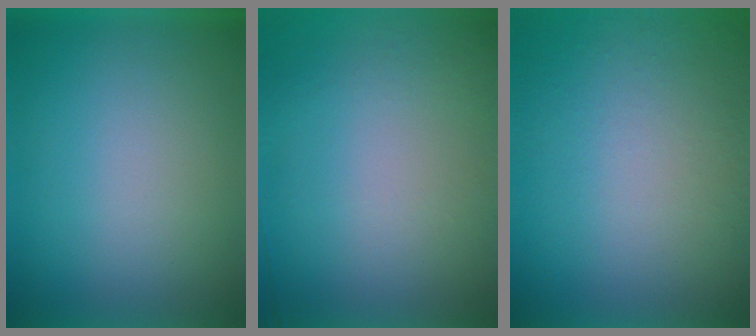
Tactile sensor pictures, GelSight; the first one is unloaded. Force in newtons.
{"total": 5.5}
{"total": 9.8}